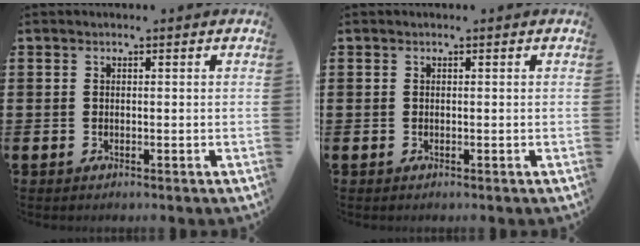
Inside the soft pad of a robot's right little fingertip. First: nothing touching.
{"total": 0.0}